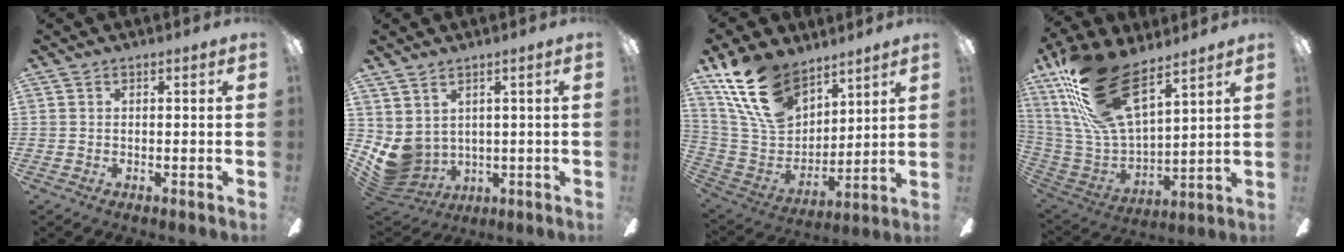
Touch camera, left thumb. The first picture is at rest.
{"total": 6.5, "force": [1.5, 5.7, 2.7], "torque": [-0.104, -0.030, 0.032]}
{"total": 18.7, "force": [12.4, 10.1, 9.7], "torque": [-0.208, -0.050, 0.234]}
{"total": 24.6, "force": [16.1, 9.9, 15.7], "torque": [-0.330, -0.085, 0.288]}